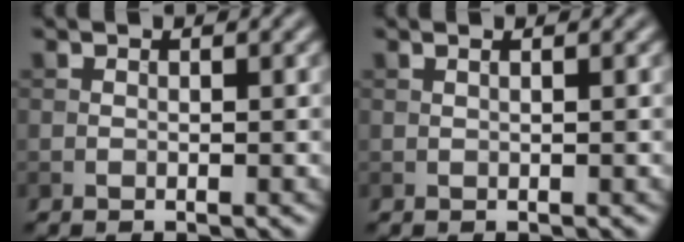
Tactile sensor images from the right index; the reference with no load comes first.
{"total": 0.9, "force": [0.5, 0.3, 0.7], "torque": [-0.006, -0.003, 0.001]}